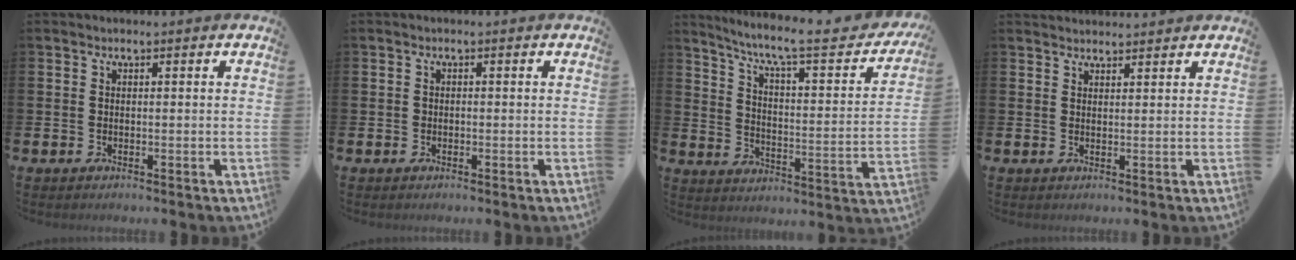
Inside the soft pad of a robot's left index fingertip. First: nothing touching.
{"total": 0.5, "force": [-0.2, 0.5, 0.2], "torque": [-0.010, 0.007, -0.005]}
{"total": 8.5, "force": [6.6, 1.5, 5.2], "torque": [-0.111, -0.045, 0.099]}
{"total": 2.1, "force": [2.0, 0.4, -0.1], "torque": [0.005, -0.009, 0.036]}